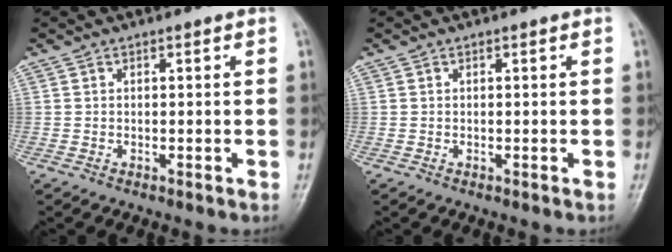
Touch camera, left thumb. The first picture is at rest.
{"total": 0.0}